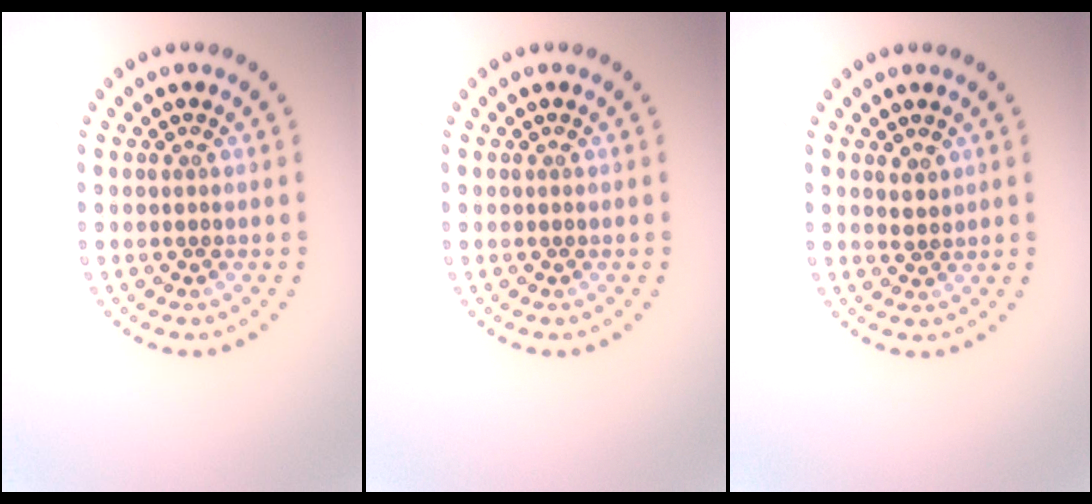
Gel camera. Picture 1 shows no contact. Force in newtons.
{"total": 0.0}
{"total": 1.2, "press": 1.0, "slide": 0.7}